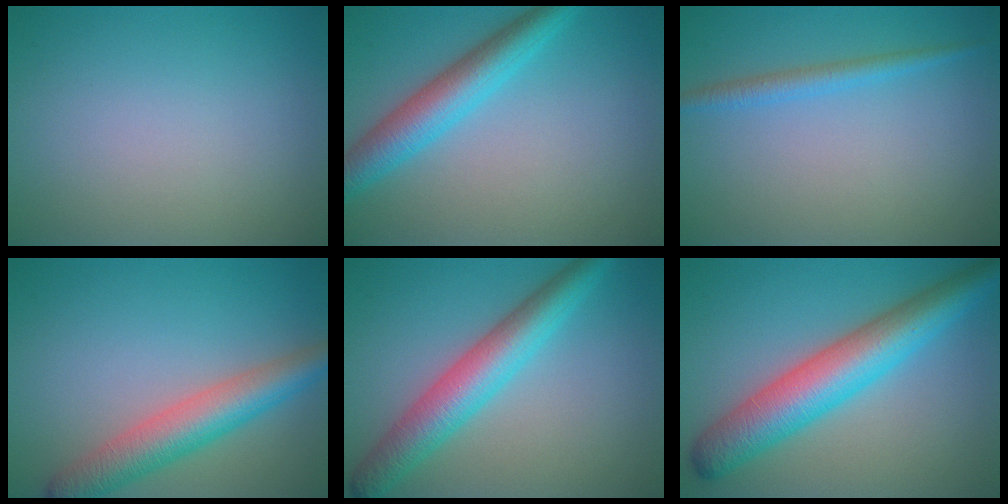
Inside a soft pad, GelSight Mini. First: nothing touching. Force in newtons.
{"total": 5.1, "press": 5.1, "slide": 0.2}
{"total": 1.9, "press": 1.9, "slide": 0.1}
{"total": 5.6, "press": 5.6, "slide": 0.1}
{"total": 6.0, "press": 6.0, "slide": 0.1}
{"total": 8.1, "press": 8.1, "slide": 0.1}